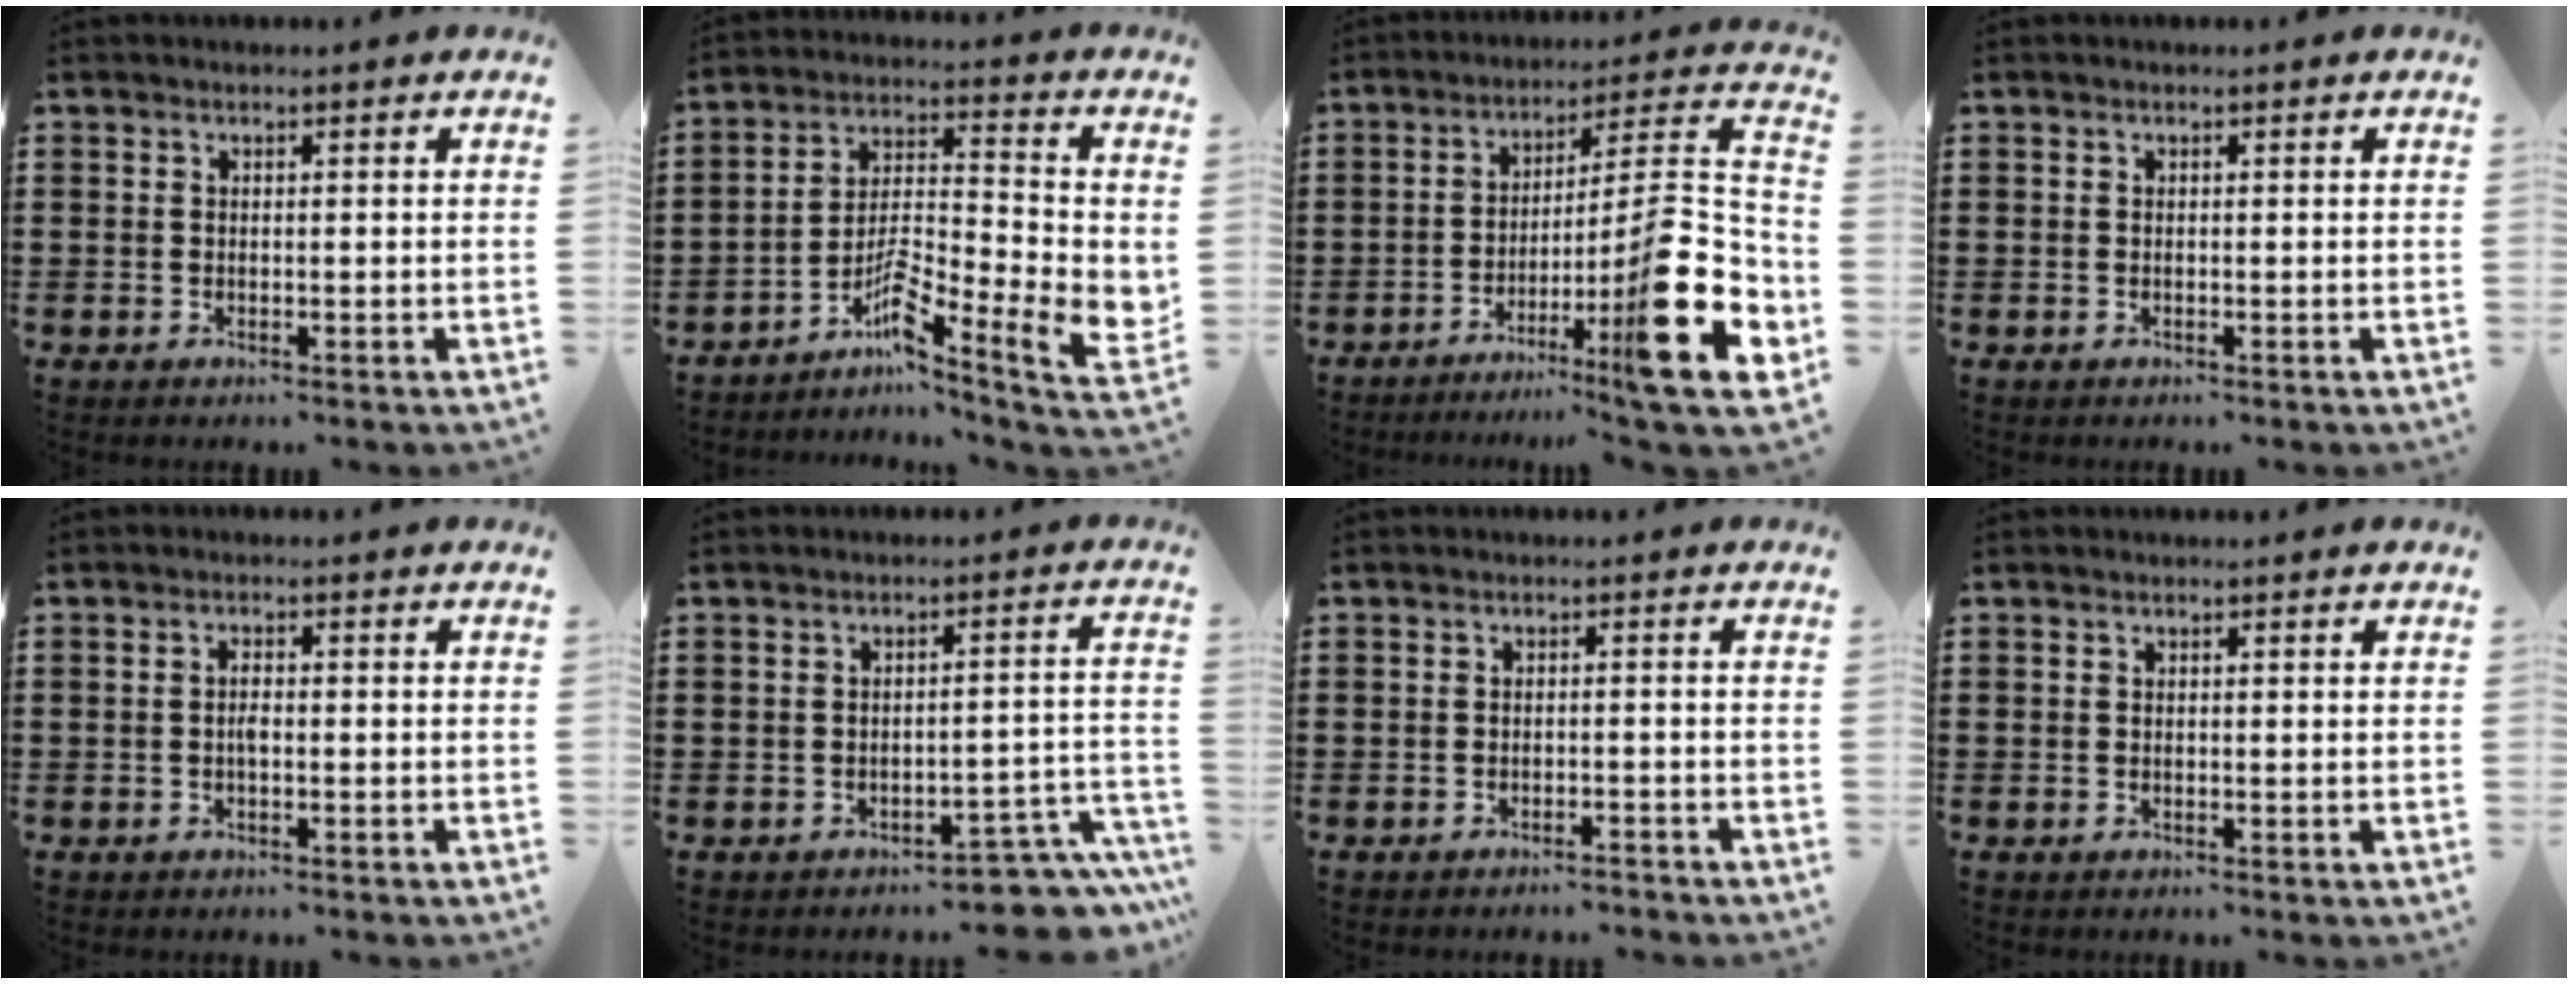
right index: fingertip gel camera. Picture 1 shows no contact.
{"total": 8.8, "force": [-4.3, 2.0, 7.5], "torque": [-0.150, -0.017, -0.083]}
{"total": 16.5, "force": [-5.7, 1.6, 15.5], "torque": [-0.229, -0.022, -0.098]}
{"total": 0.0}
{"total": 1.6, "force": [-0.4, 0.6, 1.5], "torque": [-0.036, -0.003, -0.009]}
{"total": 4.6, "force": [-4.0, 0.9, 1.9], "torque": [-0.031, -0.001, -0.077]}
{"total": 1.4, "force": [-1.4, 0.1, 0.2], "torque": [-0.009, 0.002, -0.029]}
{"total": 0.0}